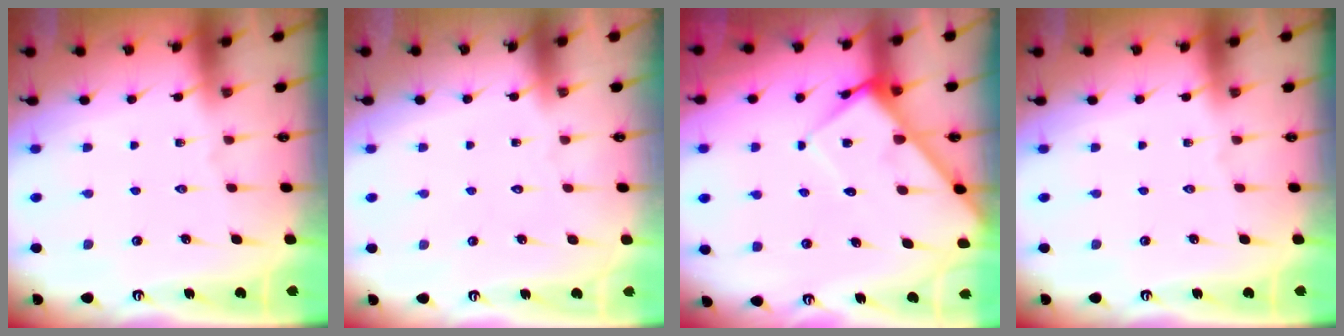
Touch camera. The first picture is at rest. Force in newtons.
{"total": 1.7, "press": 1.7, "slide": 0.1}
{"total": 9.1, "press": 9.1, "slide": 0.7}
{"total": 0.0}